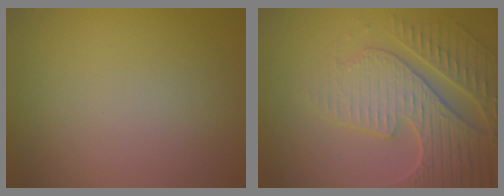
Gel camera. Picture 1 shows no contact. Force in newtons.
{"total": 6.7, "press": 5.5, "slide": 3.8}